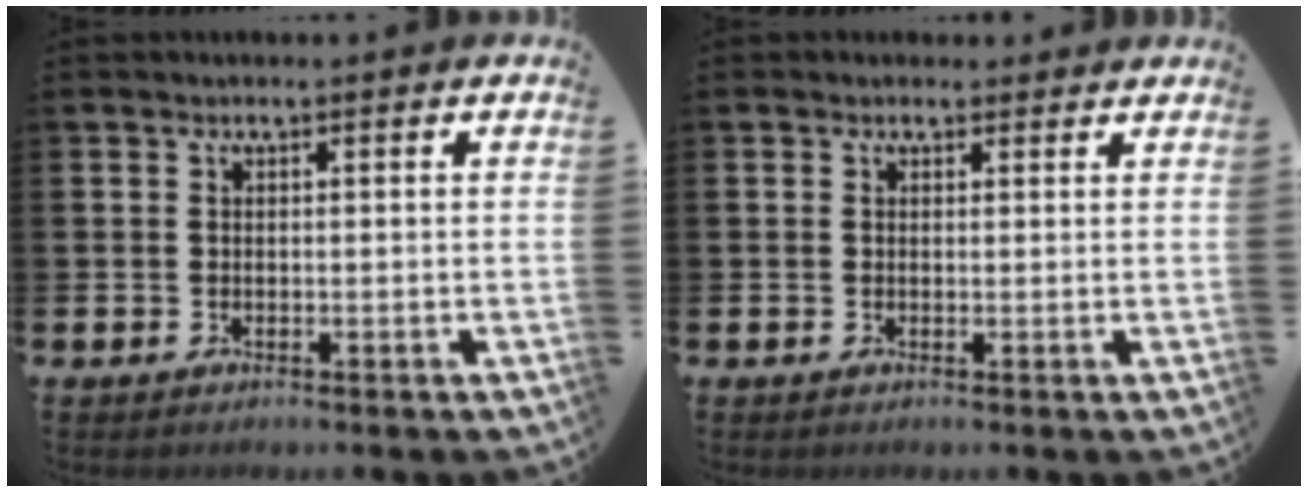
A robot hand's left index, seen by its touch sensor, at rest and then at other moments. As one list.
[{"total": 0.9, "force": [0.7, 0.6, 0.1], "torque": [0.005, 0.005, 0.010]}]